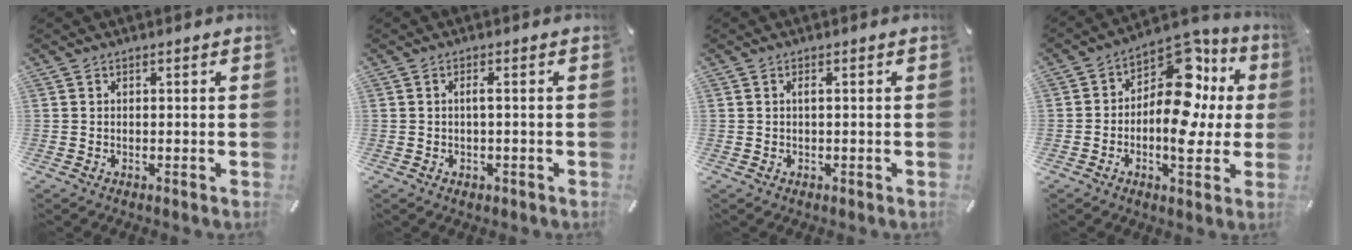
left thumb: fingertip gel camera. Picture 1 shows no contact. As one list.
[{"total": 2.0, "force": [-0.1, 0.7, 1.9], "torque": [-0.035, 0.003, -0.003]}, {"total": 1.1, "force": [0.0, 0.4, 1.1], "torque": [-0.020, 0.003, -0.001]}, {"total": 16.6, "force": [1.7, 10.2, 13.0], "torque": [-0.178, -0.021, 0.028]}]